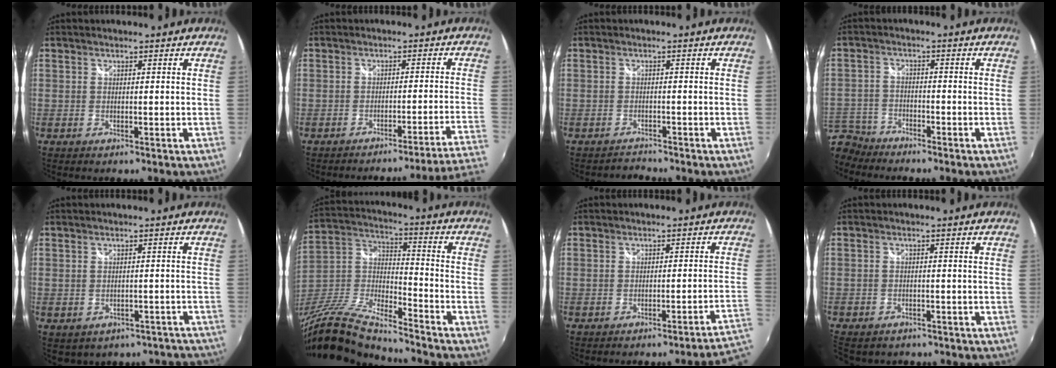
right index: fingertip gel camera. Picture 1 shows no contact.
{"total": 8.6, "force": [-7.3, -3.5, 3.0], "torque": [-0.031, -0.030, -0.101]}
{"total": 1.9, "force": [-1.8, 0.2, -0.5], "torque": [0.006, -0.002, -0.031]}
{"total": 8.6, "force": [-7.3, 4.3, 1.1], "torque": [-0.054, 0.001, -0.147]}
{"total": 11.1, "force": [-8.6, 6.3, 3.1], "torque": [-0.061, 0.006, -0.080]}
{"total": 19.4, "force": [-15.4, 4.0, 11.0], "torque": [-0.231, -0.026, -0.292]}
{"total": 4.6, "force": [-3.7, -1.4, 2.4], "torque": [-0.029, -0.012, -0.049]}
{"total": 6.4, "force": [-5.2, 3.3, 1.8], "torque": [-0.054, -0.018, -0.078]}